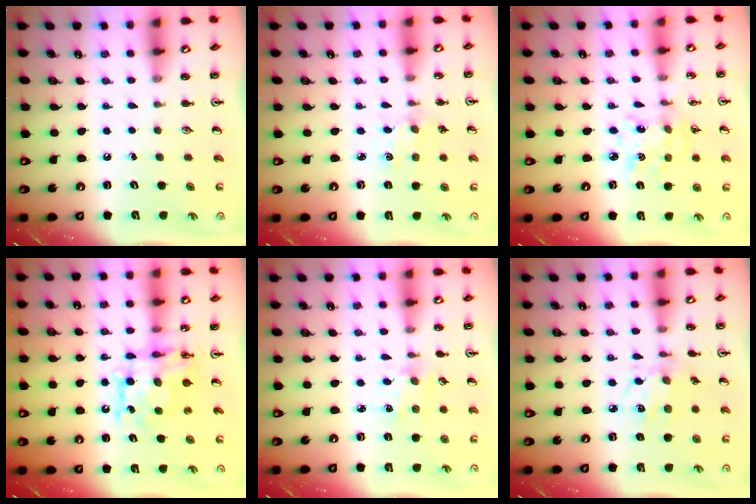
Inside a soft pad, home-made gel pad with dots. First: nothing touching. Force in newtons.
{"total": 1.1, "press": 1.1, "slide": 0.2}
{"total": 6.2, "press": 6.2, "slide": 0.3}
{"total": 9.8, "press": 9.8, "slide": 0.4}
{"total": 1.4, "press": 1.3, "slide": 0.2}
{"total": 5.3, "press": 5.3, "slide": 0.5}